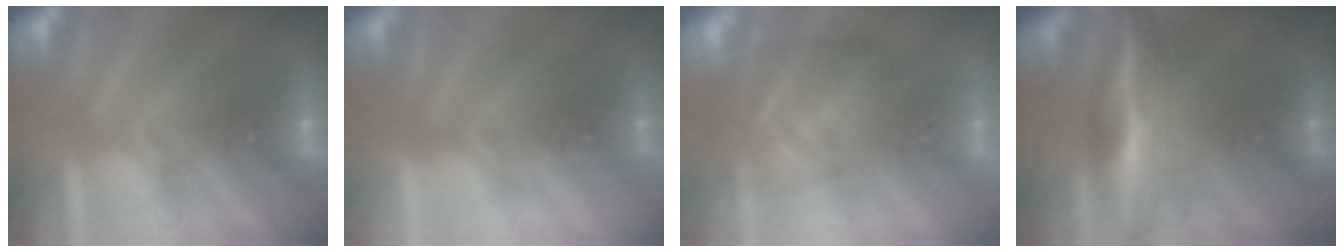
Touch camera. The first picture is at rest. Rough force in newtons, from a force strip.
{"total": 2.4}
{"total": 3.6}
{"total": 6.9}